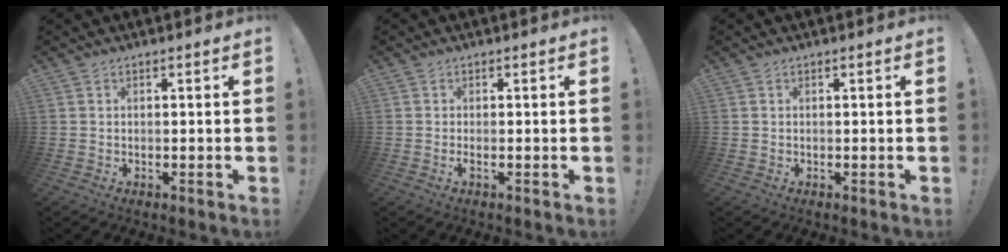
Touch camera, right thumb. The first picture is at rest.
{"total": 0.9, "force": [-0.1, -0.1, 0.9], "torque": [-0.013, -0.003, -0.003]}
{"total": 0.0}